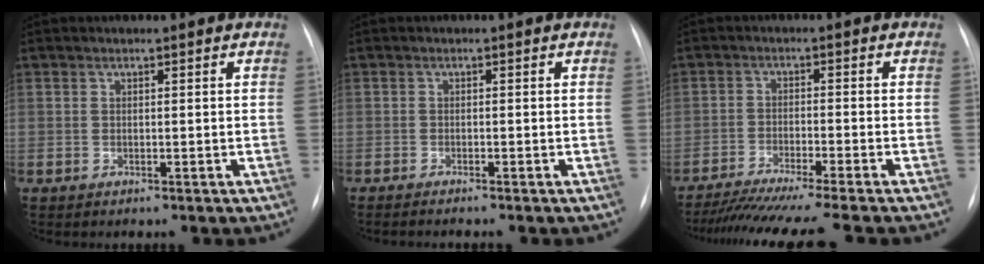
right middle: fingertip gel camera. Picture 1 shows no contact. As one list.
[{"total": 2.7, "force": [-2.3, -0.1, 1.4], "torque": [-0.015, -0.003, -0.028]}, {"total": 13.5, "force": [-11.9, -1.1, 6.4], "torque": [-0.091, -0.030, -0.185]}]